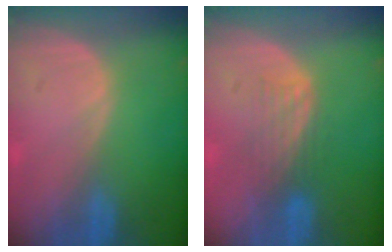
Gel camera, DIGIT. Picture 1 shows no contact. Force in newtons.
{"total": 4.2, "press": 3.5, "slide": 2.4}